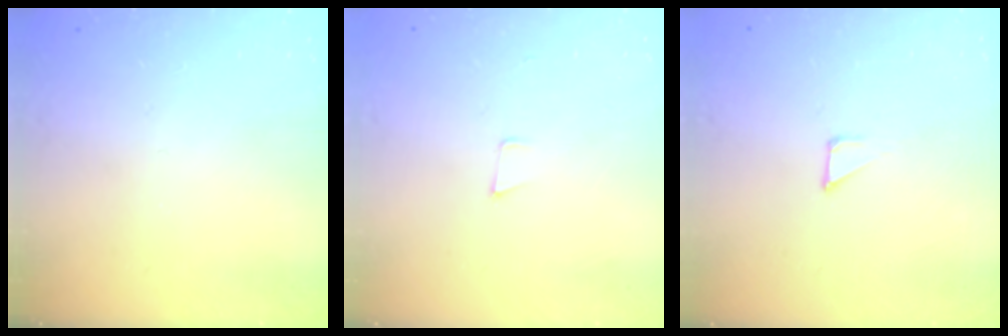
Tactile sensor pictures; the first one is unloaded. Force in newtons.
{"total": 4.6, "press": 3.6, "slide": 2.9}
{"total": 1.2, "press": 1.2, "slide": 0.0}